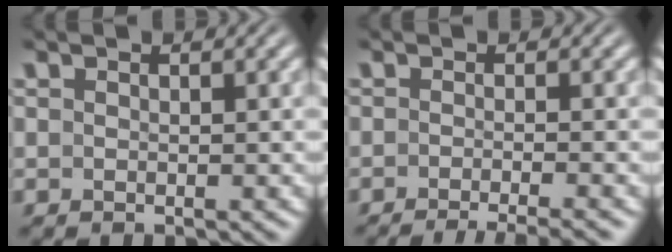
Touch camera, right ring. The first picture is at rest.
{"total": 7.3, "force": [-6.8, 1.4, 2.4], "torque": [-0.022, -0.009, -0.102]}